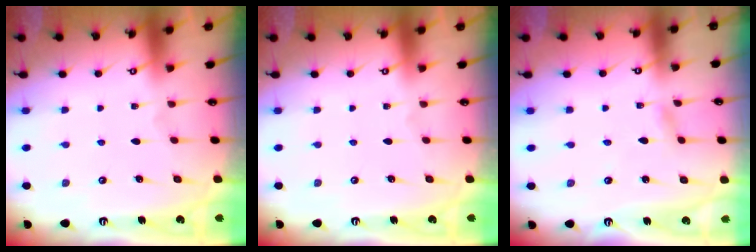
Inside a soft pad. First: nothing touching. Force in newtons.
{"total": 0.0}
{"total": 1.5, "press": 1.5, "slide": 0.1}